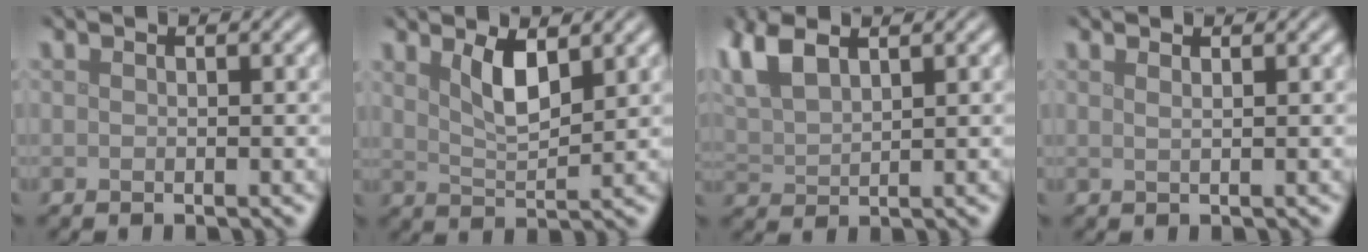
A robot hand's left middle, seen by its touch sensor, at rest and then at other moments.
{"total": 3.3, "force": [1.9, 1.1, 2.6], "torque": [-0.052, -0.005, 0.037]}
{"total": 4.3, "force": [2.9, 1.7, 2.7], "torque": [-0.072, 0.015, 0.057]}
{"total": 1.3, "force": [0.8, 0.6, 0.9], "torque": [-0.001, -0.002, -0.001]}